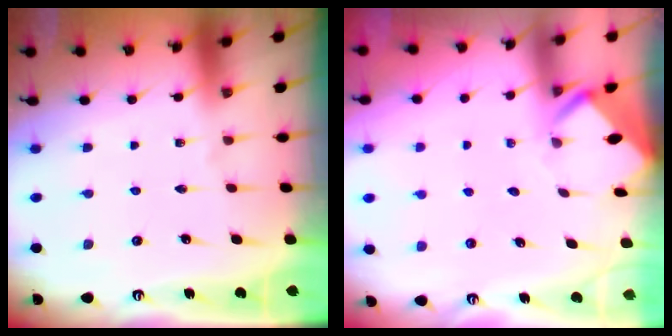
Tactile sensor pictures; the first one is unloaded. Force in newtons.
{"total": 3.0, "press": 3.0, "slide": 0.1}